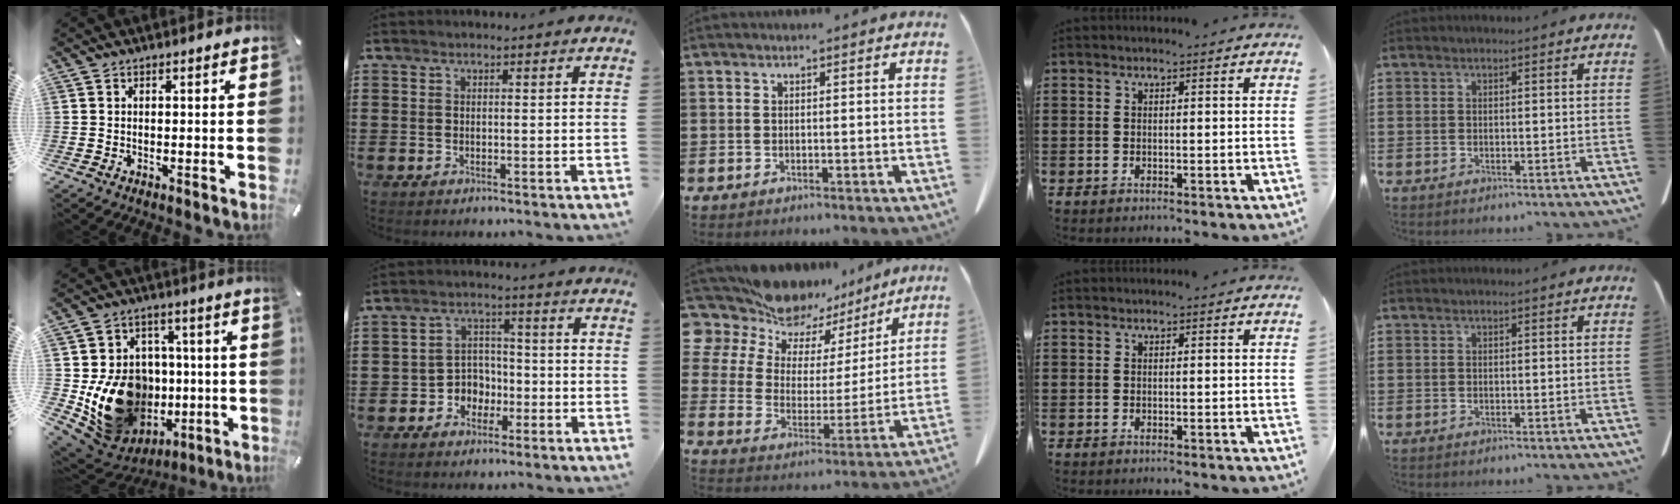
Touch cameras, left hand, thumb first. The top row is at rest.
{"thumb": {"total": 19.2, "force": [-2.5, 16.5, 9.6], "torque": [-0.165, 0.000, -0.013]}, "index": {"total": 4.5, "force": [-2.1, 3.8, 1.0], "torque": [-0.032, 0.011, -0.044]}, "middle": {"total": 10.7, "force": [9.5, 4.9, 1.1], "torque": [-0.070, -0.079, 0.177]}}